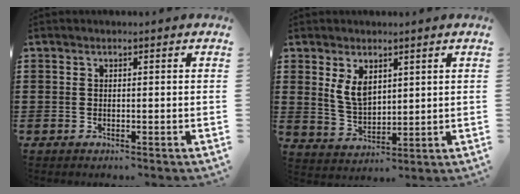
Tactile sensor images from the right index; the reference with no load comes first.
{"total": 4.9, "force": [2.2, 2.8, 3.4], "torque": [-0.075, 0.005, 0.041]}